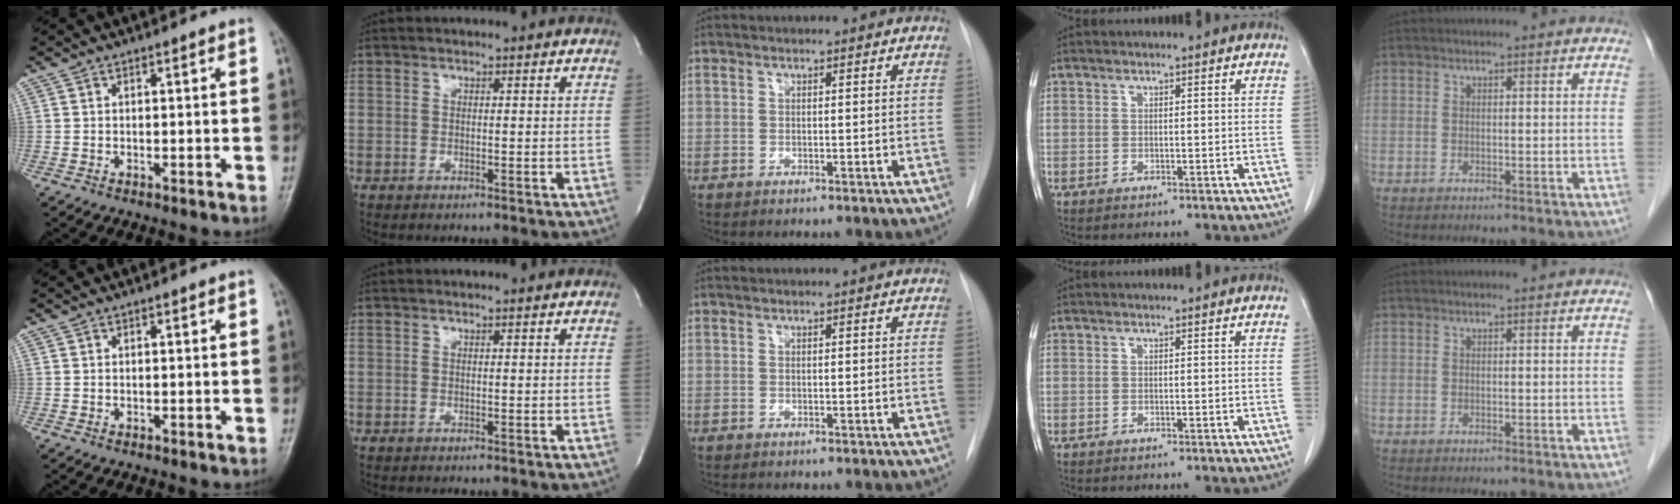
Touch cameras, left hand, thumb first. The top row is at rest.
{}